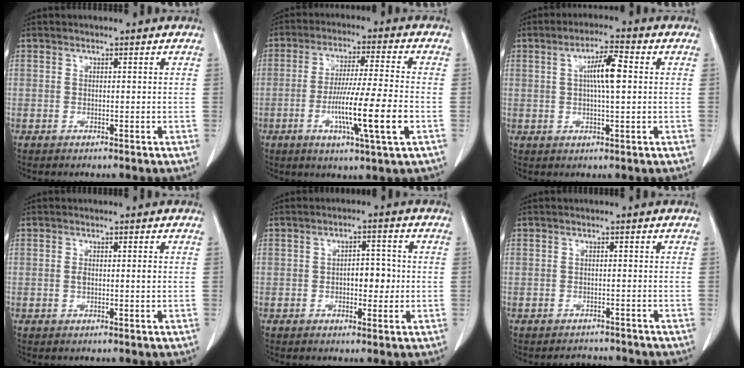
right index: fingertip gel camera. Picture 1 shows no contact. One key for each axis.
{"total": 11.9, "fx": -3.4, "fy": -0.4, "fz": 11.4, "tx": -0.209, "ty": -0.014, "tz": -0.063}
{"total": 5.9, "fx": 0.9, "fy": 0.7, "fz": 5.8, "tx": -0.102, "ty": 0.008, "tz": 0.015}
{"total": 1.8, "fx": 0.0, "fy": 0.5, "fz": 1.7, "tx": -0.037, "ty": 0.000, "tz": 0.002}
{"total": 4.1, "fx": -0.4, "fy": 2.1, "fz": 3.4, "tx": -0.046, "ty": 0.008, "tz": -0.003}
{"total": 3.0, "fx": -2.8, "fy": 1.0, "fz": -0.2, "tx": 0.004, "ty": -0.001, "tz": -0.039}